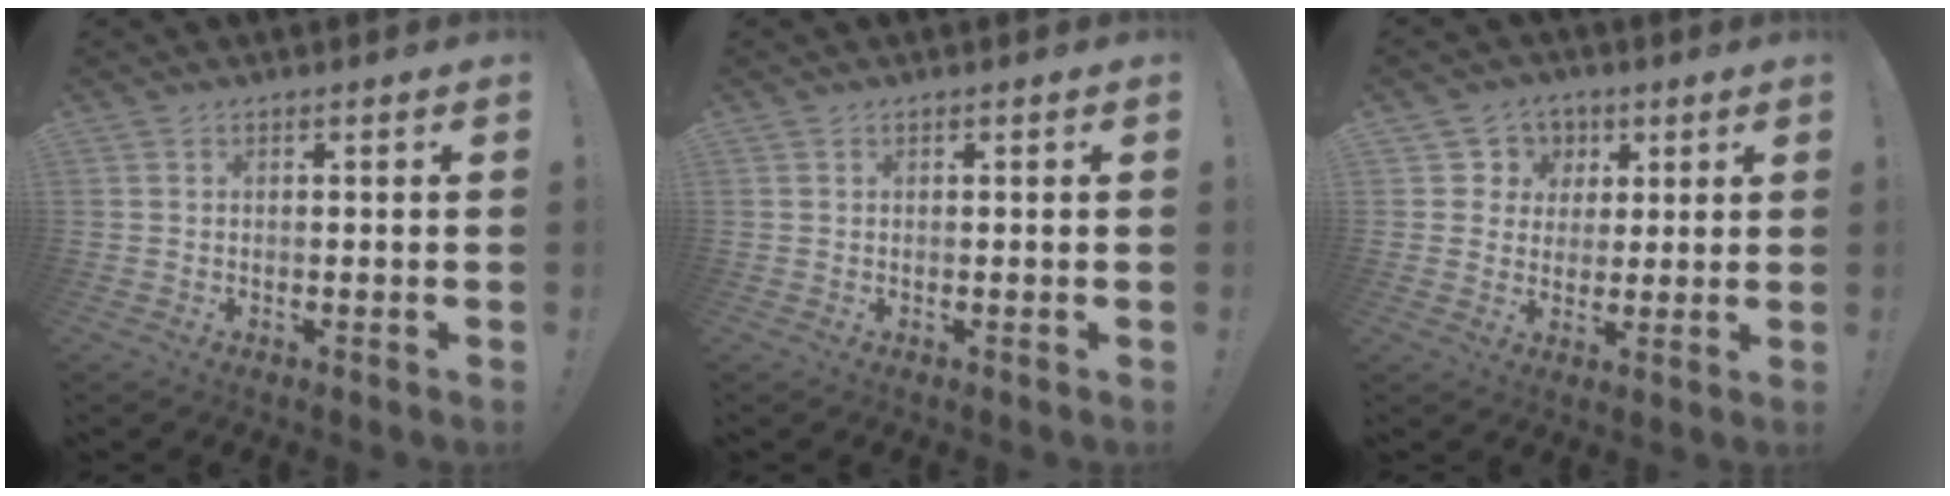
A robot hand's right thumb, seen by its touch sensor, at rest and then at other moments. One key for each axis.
{"total": 0.0}
{"total": 7.1, "fx": 1.7, "fy": 6.8, "fz": 1.1, "tx": -0.013, "ty": -0.009, "tz": 0.036}